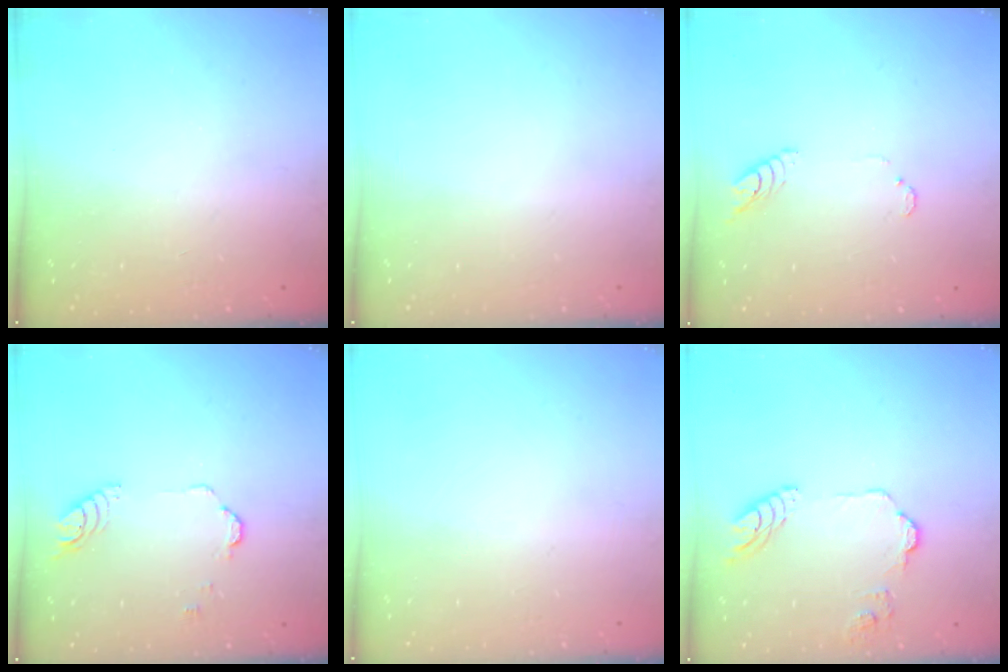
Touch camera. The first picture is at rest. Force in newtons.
{"total": 0.0}
{"total": 4.7, "press": 4.7, "slide": 0.5}
{"total": 5.3, "press": 5.2, "slide": 0.6}
{"total": 0.0}
{"total": 11.4, "press": 11.3, "slide": 1.6}